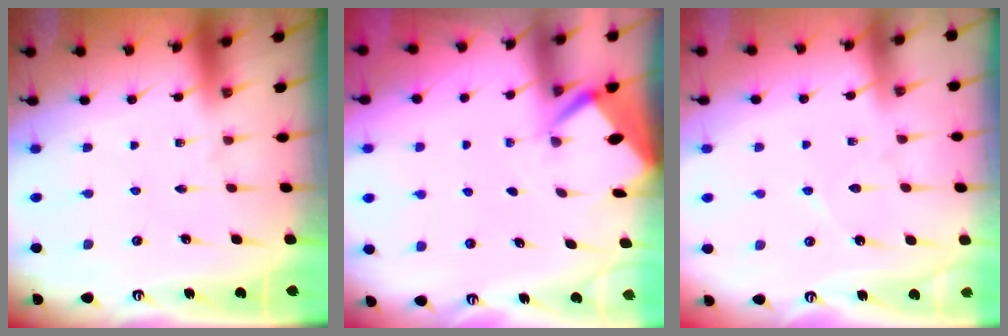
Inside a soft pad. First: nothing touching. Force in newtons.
{"total": 2.7, "press": 2.6, "slide": 0.3}
{"total": 4.8, "press": 4.7, "slide": 0.6}